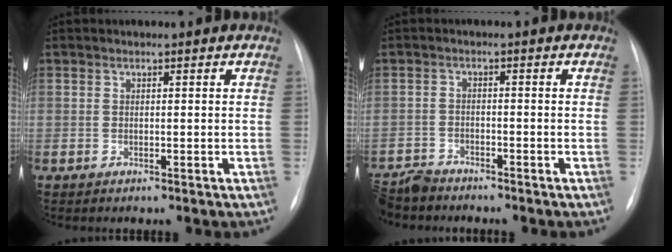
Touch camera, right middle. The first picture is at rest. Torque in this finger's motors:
{"motor_torque": [0.19, -0.54, 0.19, 0.08]}